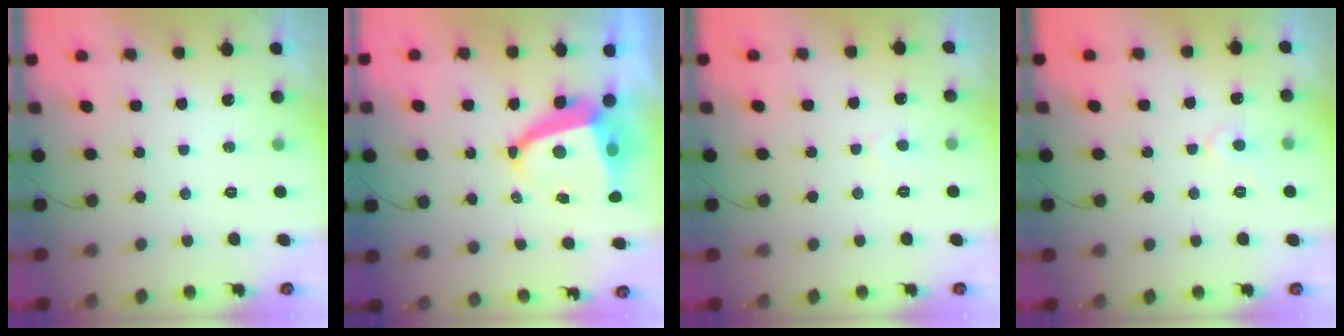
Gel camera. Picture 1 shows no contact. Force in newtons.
{"total": 8.7, "press": 8.6, "slide": 1.2}
{"total": 2.4, "press": 2.4, "slide": 0.2}
{"total": 4.3, "press": 4.2, "slide": 0.5}